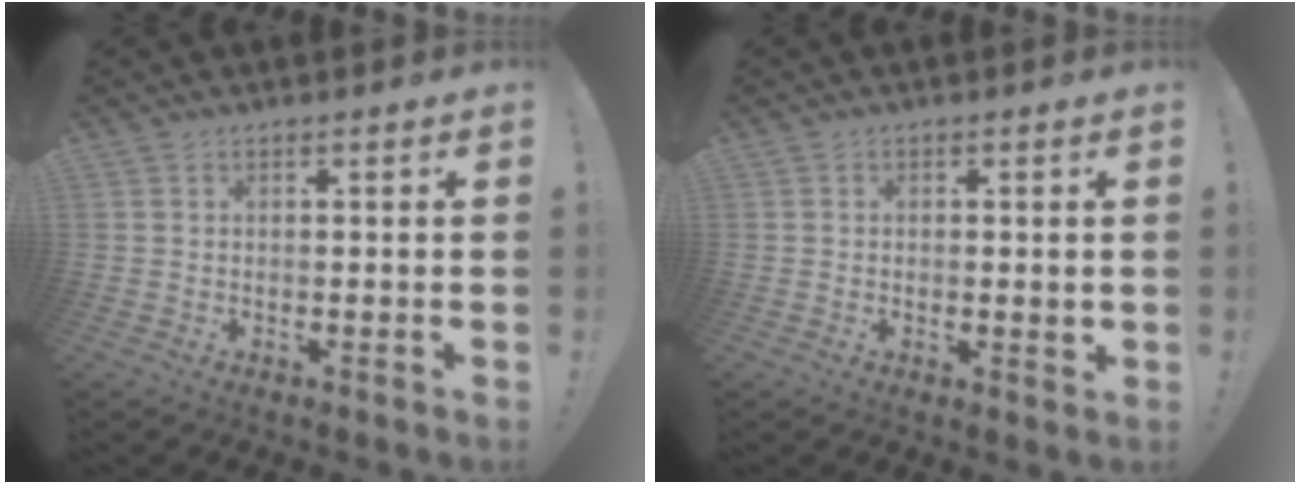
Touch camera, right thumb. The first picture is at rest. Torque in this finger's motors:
{"motor_torque": [-0.08, 0.05, 0.01, 0.24, 0.04]}